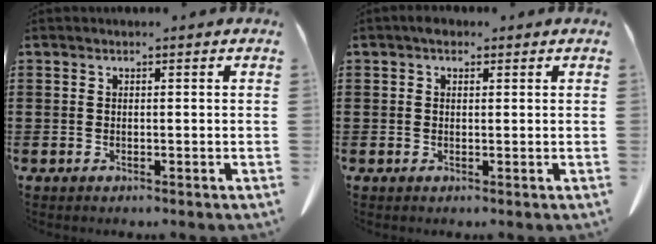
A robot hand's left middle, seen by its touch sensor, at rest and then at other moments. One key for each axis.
{"total": 1.2, "fx": 0.6, "fy": 0.8, "fz": 0.7, "tx": -0.007, "ty": 0.003, "tz": 0.008}